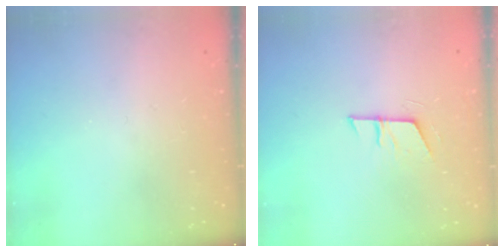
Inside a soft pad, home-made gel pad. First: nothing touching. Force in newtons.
{"total": 6.6, "press": 6.6, "slide": 0.4}